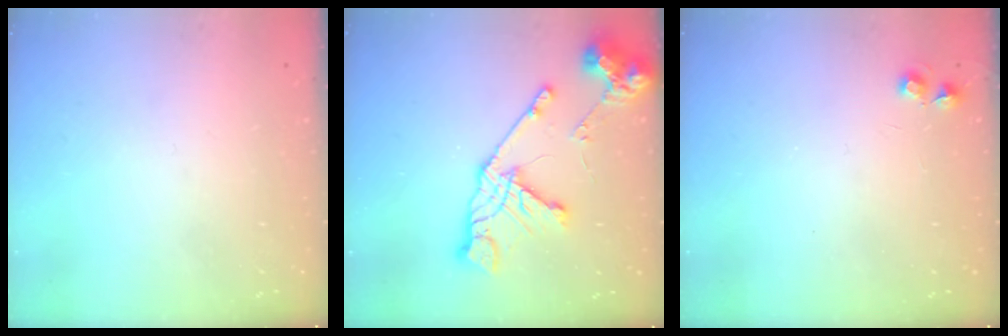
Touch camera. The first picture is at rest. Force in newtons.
{"total": 17.6, "press": 17.5, "slide": 1.8}
{"total": 4.8, "press": 4.7, "slide": 0.8}